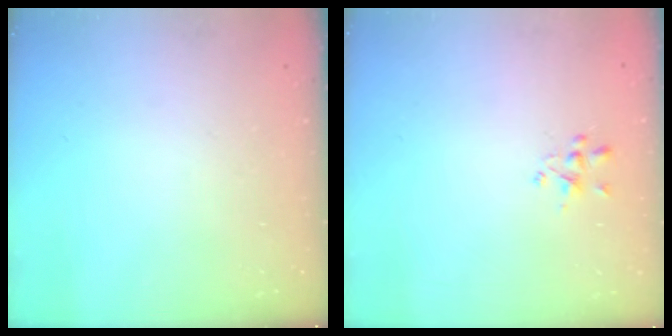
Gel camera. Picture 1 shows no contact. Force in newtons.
{"total": 1.8, "press": 1.7, "slide": 0.7}